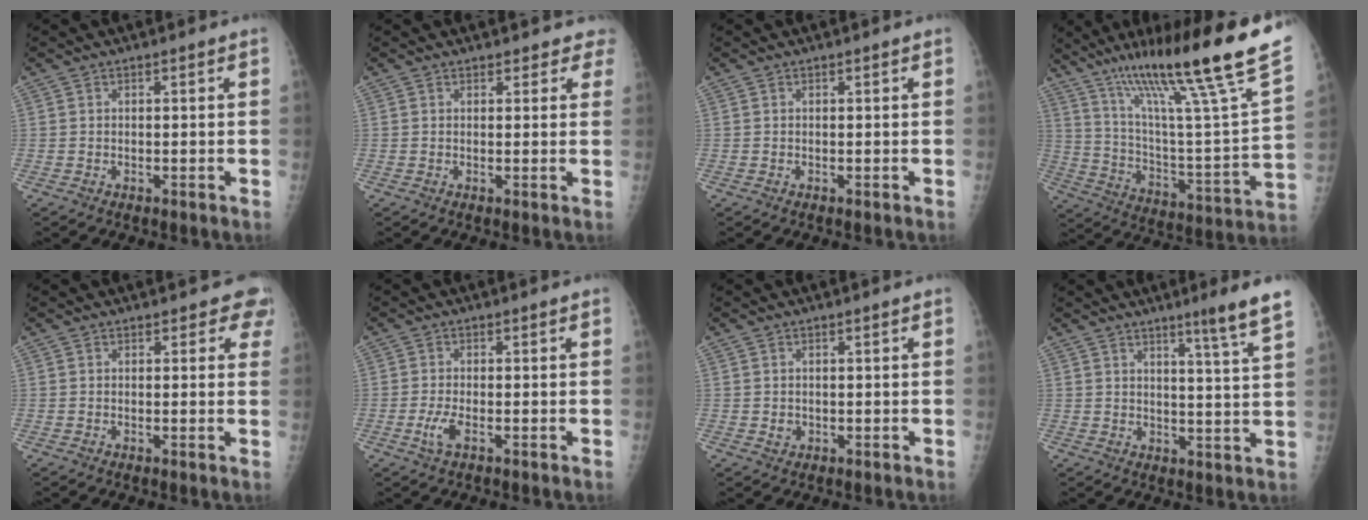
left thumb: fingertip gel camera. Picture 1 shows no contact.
{"total": 3.6, "force": [3.1, 1.7, -0.2], "torque": [0.040, -0.015, 0.014]}
{"total": 0.0}
{"total": 31.3, "force": [20.0, 3.0, 23.8], "torque": [-0.370, -0.057, 0.324]}
{"total": 3.4, "force": [2.8, 1.8, 0.7], "torque": [0.028, -0.010, 0.012]}
{"total": 2.8, "force": [-0.9, 0.9, 2.5], "torque": [-0.059, -0.001, -0.019]}
{"total": 1.0, "force": [0.1, 0.9, 0.5], "torque": [-0.004, 0.000, 0.005]}
{"total": 7.8, "force": [5.2, -1.0, 5.7], "torque": [-0.081, -0.039, 0.071]}